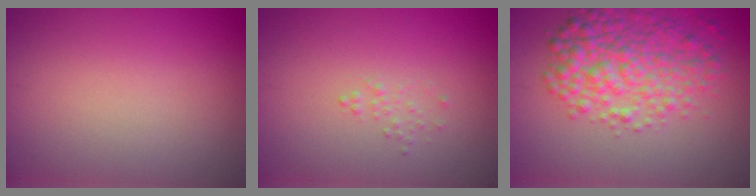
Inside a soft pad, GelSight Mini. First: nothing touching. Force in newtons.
{"total": 0.7, "press": 0.7, "slide": 0.1}
{"total": 5.8, "press": 5.8, "slide": 0.2}